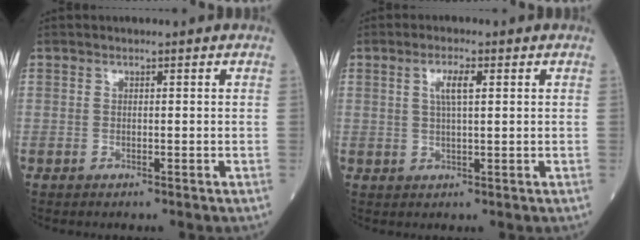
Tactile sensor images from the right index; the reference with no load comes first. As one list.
[{"total": 3.4, "force": [1.1, 0.6, 3.1], "torque": [-0.061, 0.003, 0.020]}]